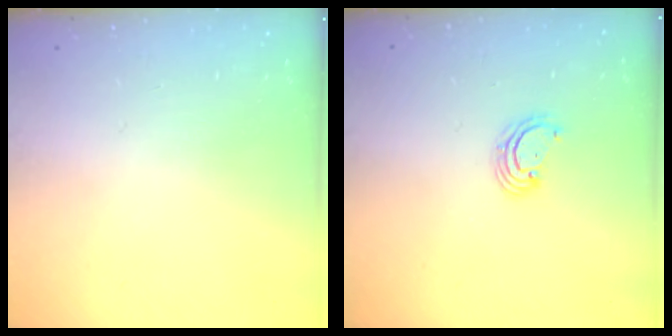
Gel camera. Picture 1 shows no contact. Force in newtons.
{"total": 2.6, "press": 2.6, "slide": 0.2}